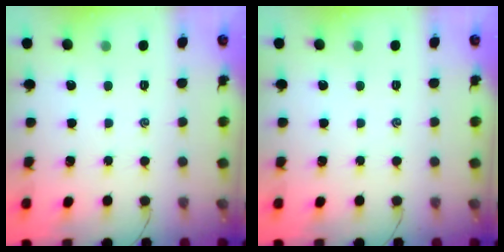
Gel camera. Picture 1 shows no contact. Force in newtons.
{"total": 0.0}